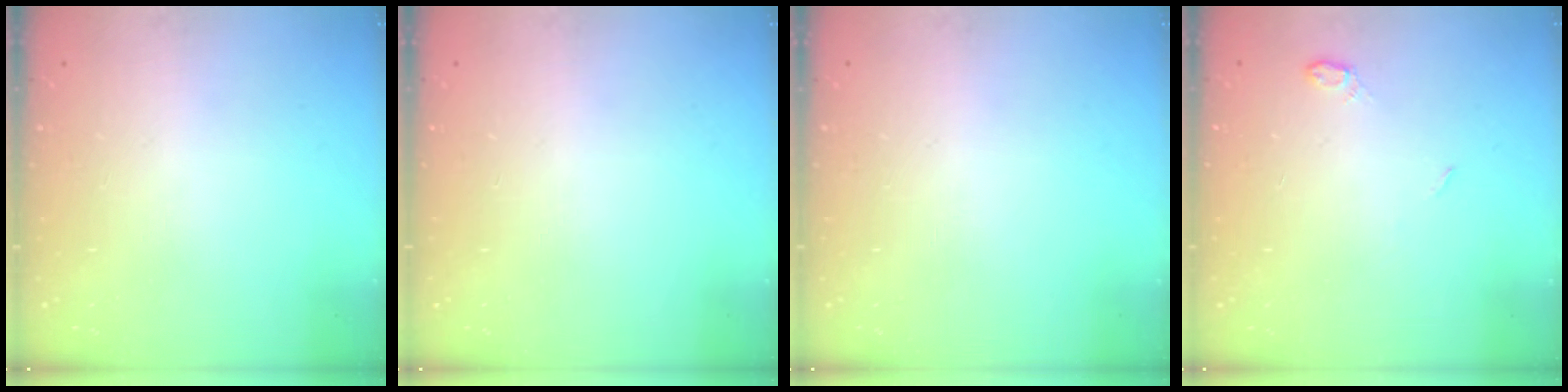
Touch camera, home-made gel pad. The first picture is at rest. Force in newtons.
{"total": 0.0}
{"total": 0.0}
{"total": 3.9, "press": 3.8, "slide": 0.6}